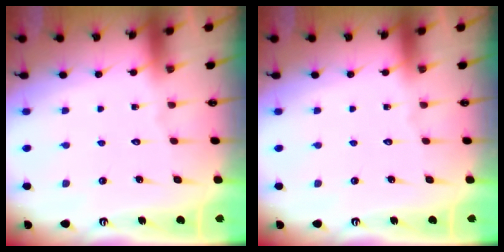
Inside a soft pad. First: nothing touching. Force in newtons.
{"total": 0.0}